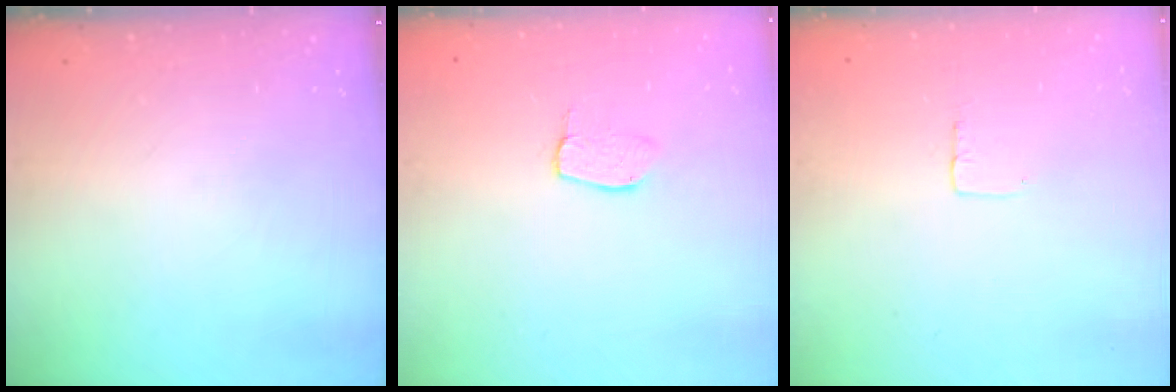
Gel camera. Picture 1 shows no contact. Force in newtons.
{"total": 5.5, "press": 5.5, "slide": 0.3}
{"total": 2.7, "press": 2.7, "slide": 0.1}